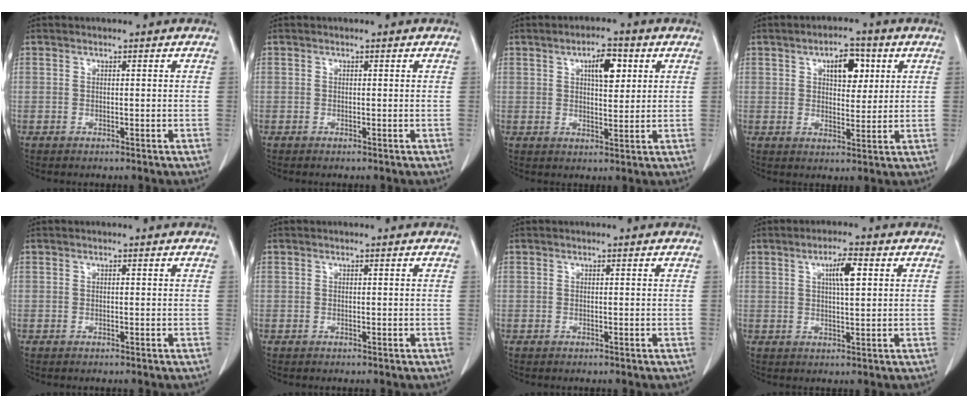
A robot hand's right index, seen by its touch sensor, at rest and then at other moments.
{"total": 0.0}
{"total": 5.7, "force": [2.2, 2.0, 4.8], "torque": [-0.079, 0.006, 0.037]}
{"total": 6.2, "force": [2.5, 3.1, 4.9], "torque": [-0.073, 0.009, 0.039]}
{"total": 0.0}
{"total": 0.0}
{"total": 0.0}
{"total": 4.7, "force": [1.6, 0.8, 4.3], "torque": [-0.076, 0.003, 0.028]}